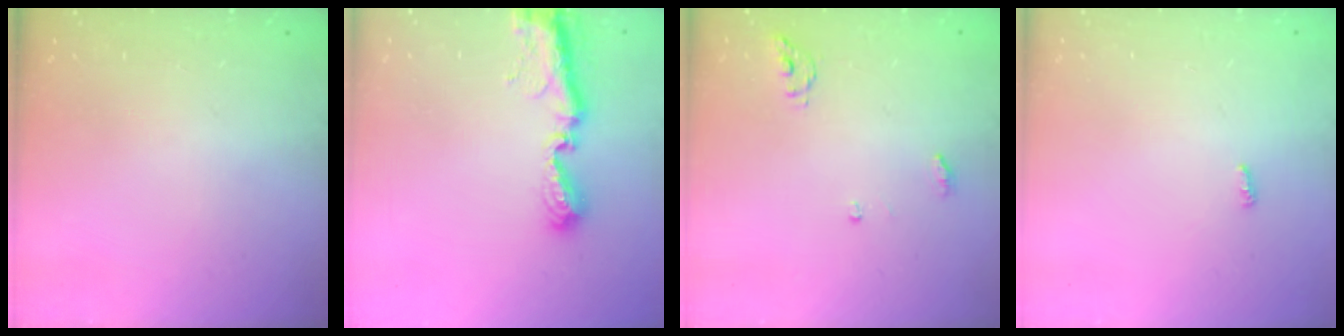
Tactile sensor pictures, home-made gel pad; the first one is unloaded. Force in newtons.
{"total": 9.9, "press": 9.9, "slide": 0.7}
{"total": 4.6, "press": 4.6, "slide": 0.3}
{"total": 3.4, "press": 3.3, "slide": 0.6}